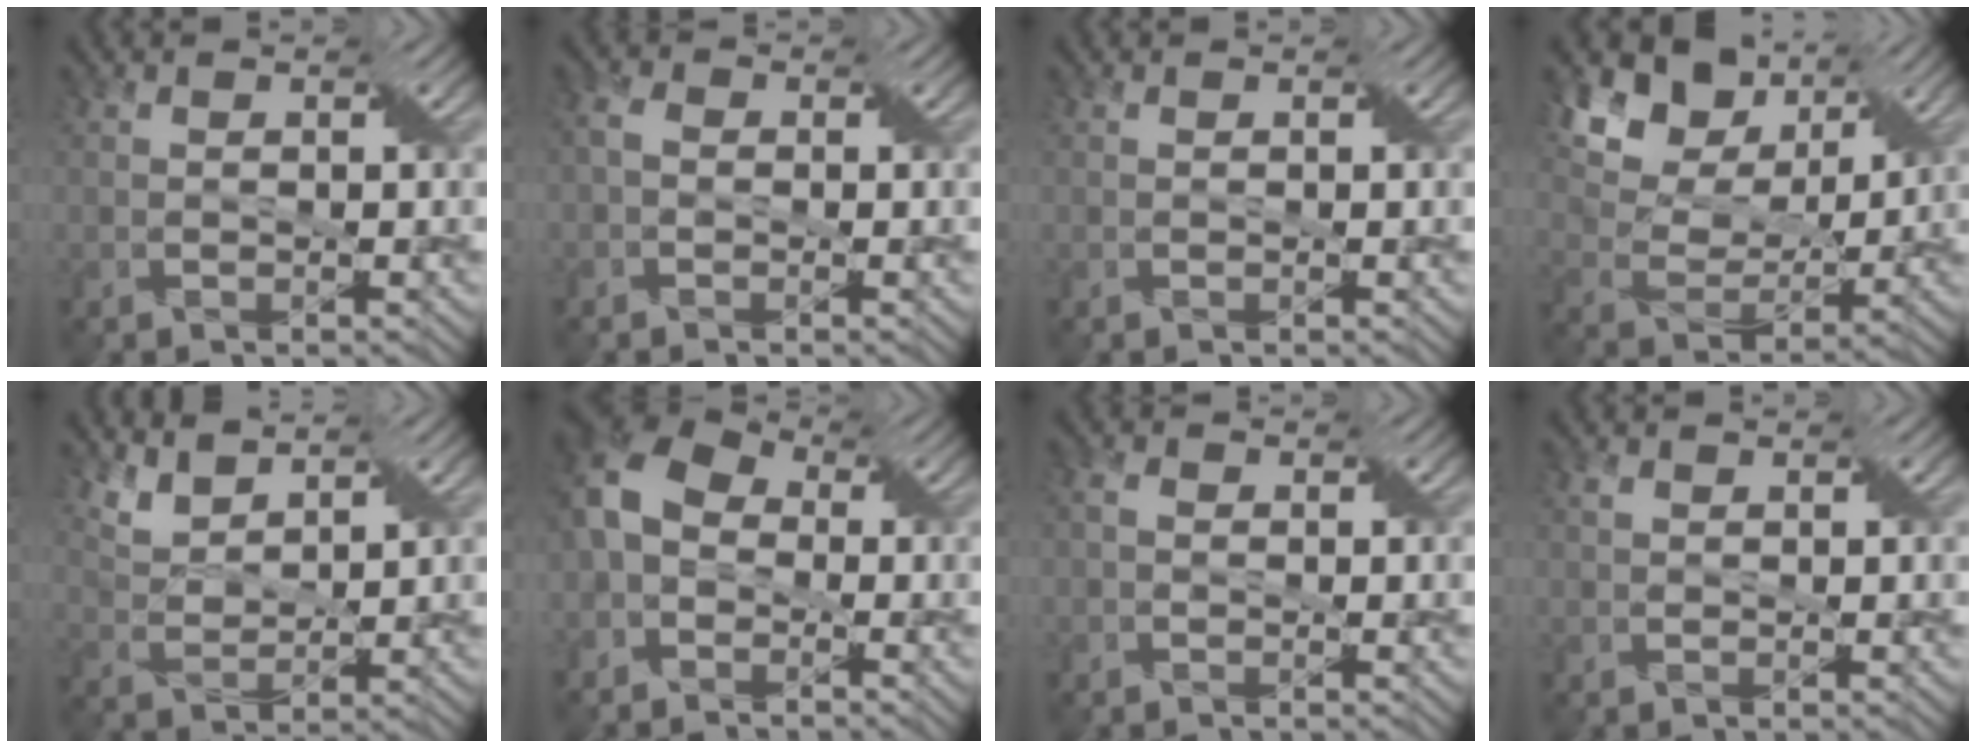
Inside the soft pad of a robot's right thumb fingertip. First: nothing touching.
{"total": 2.3, "force": [-0.3, 1.7, 1.5], "torque": [-0.037, 0.006, -0.011]}
{"total": 0.0}
{"total": 12.9, "force": [7.3, 8.0, 7.0], "torque": [-0.177, 0.027, 0.124]}
{"total": 4.6, "force": [3.8, 1.6, 2.1], "torque": [-0.063, 0.001, 0.087]}
{"total": 8.8, "force": [-1.9, 6.7, 5.4], "torque": [-0.151, 0.006, -0.049]}
{"total": 1.7, "force": [-0.2, 1.3, 1.0], "torque": [-0.023, 0.005, -0.008]}
{"total": 0.7, "force": [0.3, 0.6, 0.3], "torque": [-0.009, 0.002, 0.004]}